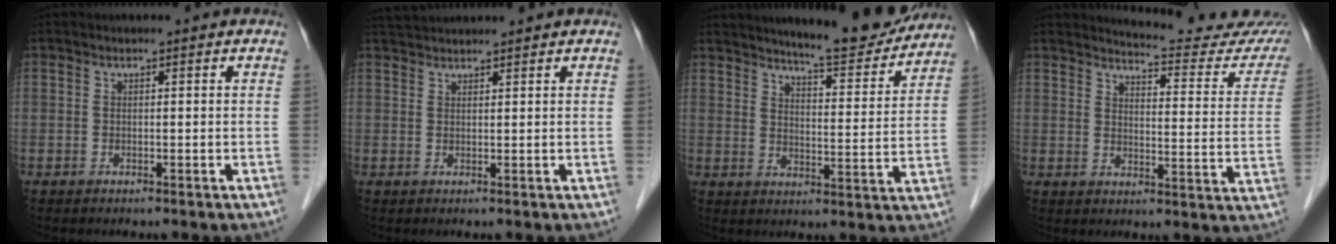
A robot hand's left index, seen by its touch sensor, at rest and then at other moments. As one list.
[{"total": 3.8, "force": [3.7, -0.1, 0.8], "torque": [-0.016, 0.034, 0.070]}, {"total": 13.3, "force": [12.4, 1.4, 4.7], "torque": [-0.064, -0.021, 0.163]}, {"total": 16.4, "force": [16.0, 0.8, 3.3], "torque": [-0.031, -0.095, 0.171]}]